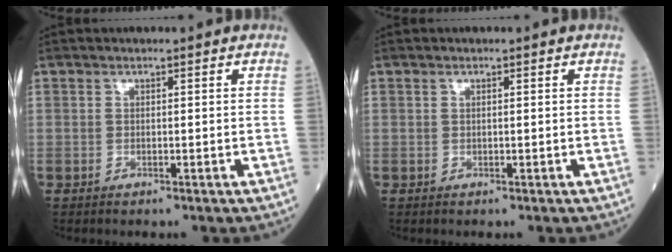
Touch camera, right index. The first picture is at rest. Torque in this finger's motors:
{"motor_torque": [-0.12, -0.04, -0.02, -0.01]}